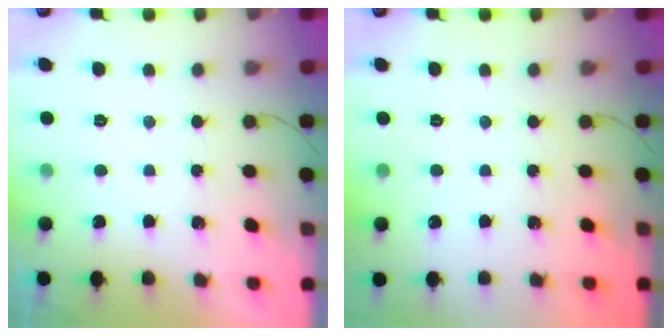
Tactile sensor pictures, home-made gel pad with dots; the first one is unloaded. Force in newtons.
{"total": 0.0}